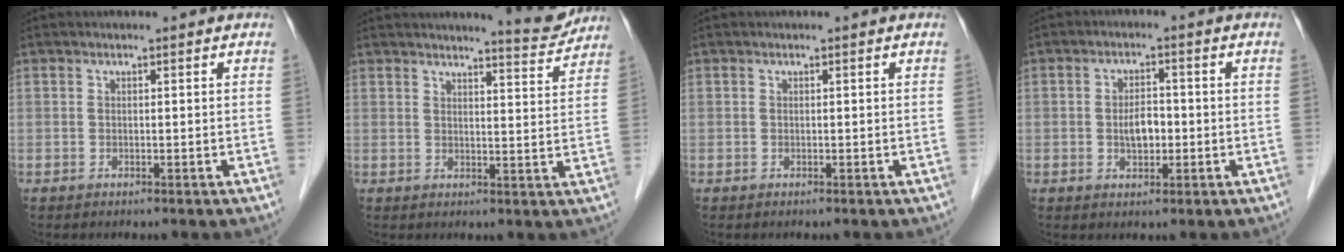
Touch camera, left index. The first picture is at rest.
{"total": 5.8, "force": [5.7, 0.1, 1.3], "torque": [-0.025, -0.023, 0.064]}
{"total": 0.0}
{"total": 3.8, "force": [-0.6, 2.0, 3.1], "torque": [-0.056, 0.004, -0.008]}